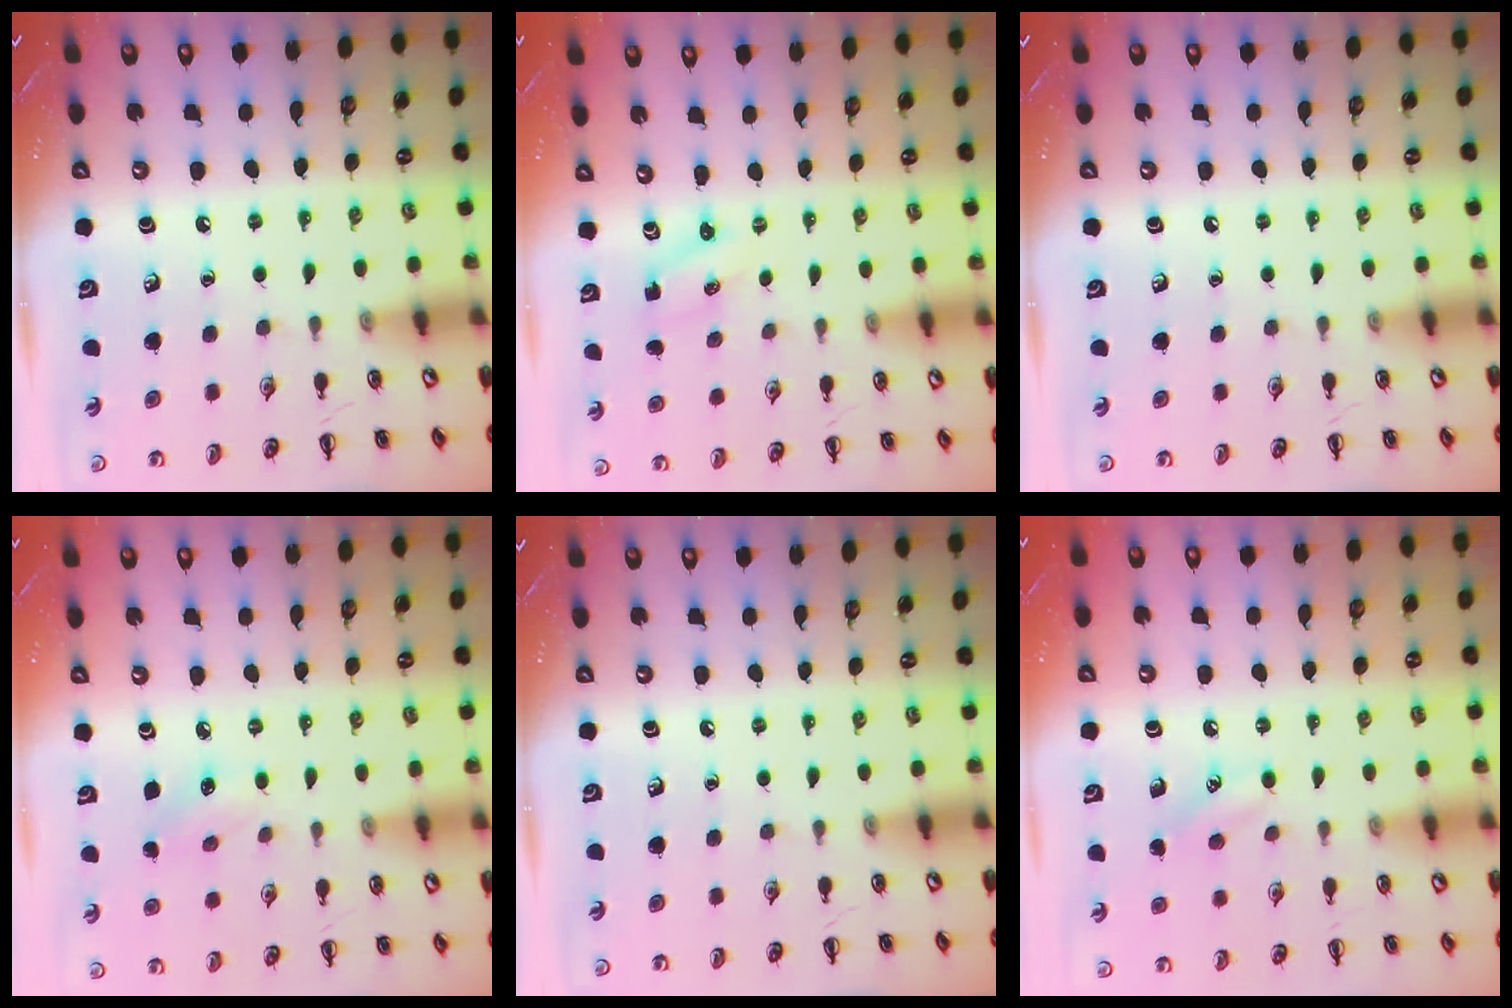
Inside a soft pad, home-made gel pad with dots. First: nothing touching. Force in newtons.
{"total": 1.2, "press": 1.2, "slide": 0.4}
{"total": 0.0}
{"total": 4.6, "press": 4.4, "slide": 1.1}
{"total": 0.0}
{"total": 6.8, "press": 6.6, "slide": 2.0}